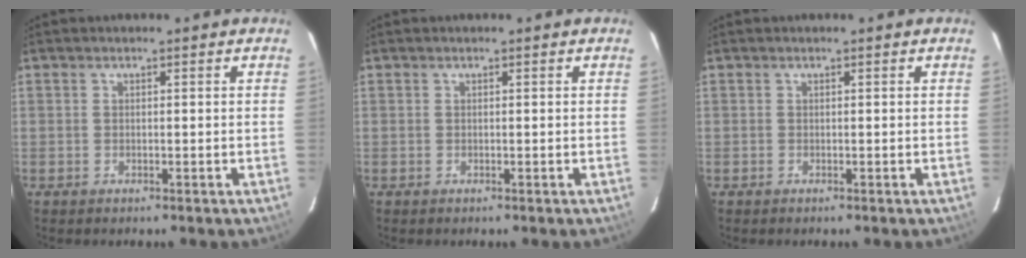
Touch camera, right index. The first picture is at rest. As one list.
[{"total": 0.0}, {"total": 0.0}]